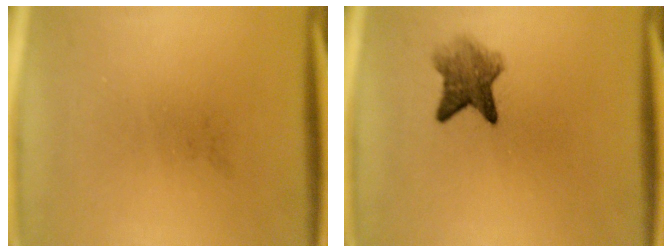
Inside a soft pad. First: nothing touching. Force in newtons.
{"total": 4.7}